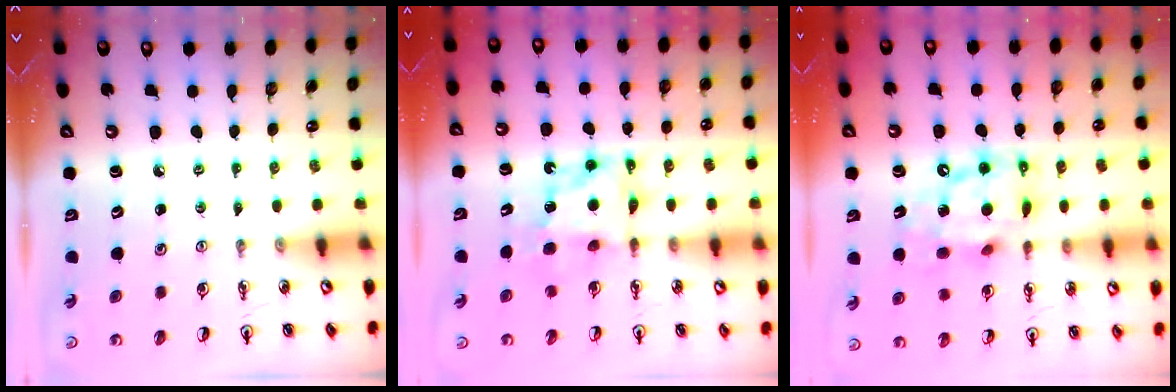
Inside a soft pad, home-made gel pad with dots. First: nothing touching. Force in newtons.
{"total": 7.5, "press": 7.4, "slide": 0.6}
{"total": 12.0, "press": 12.0, "slide": 0.9}